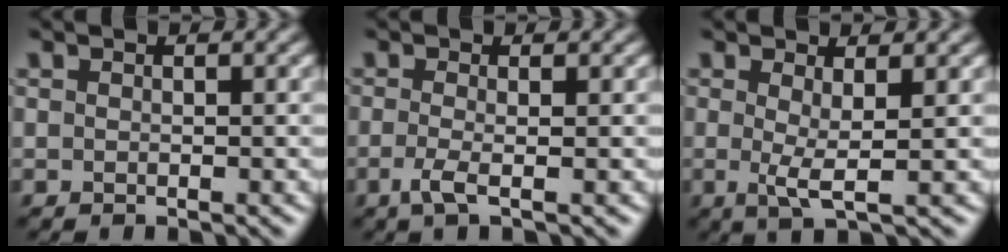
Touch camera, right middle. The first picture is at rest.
{"total": 2.1, "force": [-0.7, 0.5, 1.9], "torque": [-0.041, -0.007, -0.018]}
{"total": 2.4, "force": [0.3, 0.4, 2.4], "torque": [-0.046, -0.012, 0.006]}